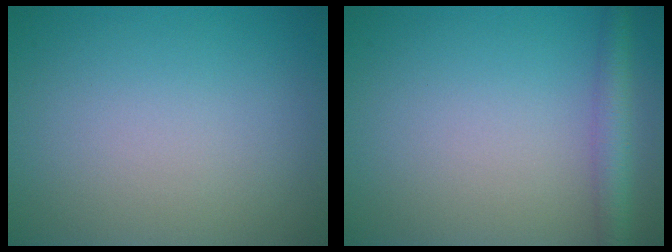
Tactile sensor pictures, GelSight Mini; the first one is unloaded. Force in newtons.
{"total": 3.0, "press": 3.0, "slide": 0.1}